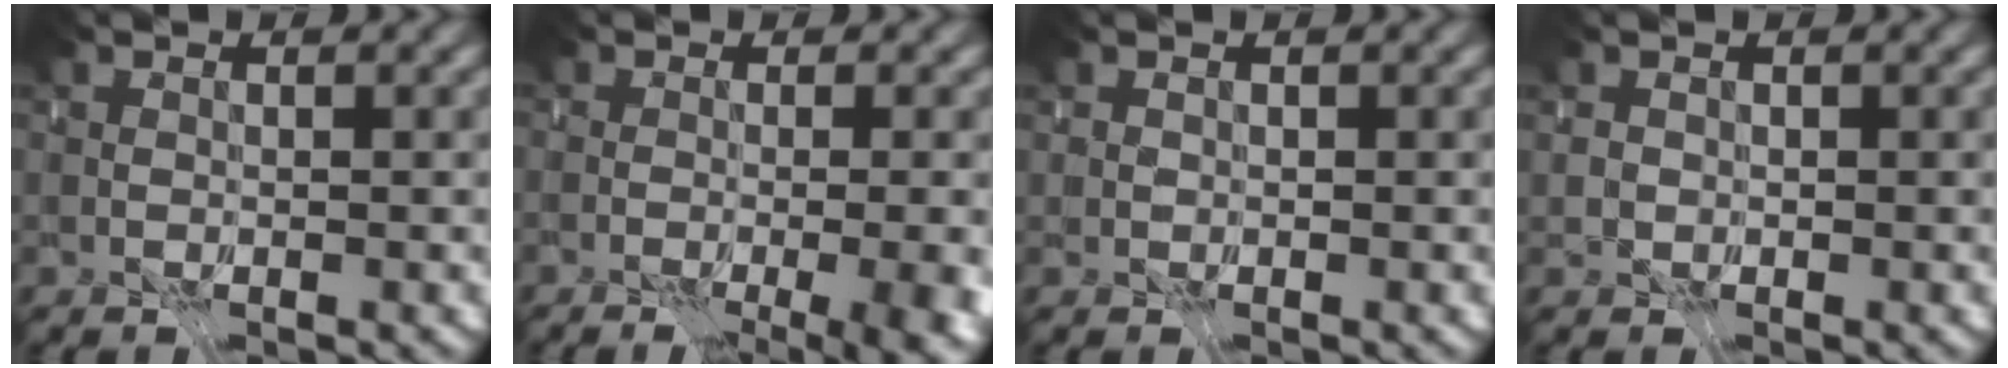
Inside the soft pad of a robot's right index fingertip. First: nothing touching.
{"total": 9.9, "force": [-3.6, 4.3, 8.1], "torque": [-0.075, -0.009, -0.021]}
{"total": 0.6, "force": [0.2, 0.6, 0.1], "torque": [-0.003, 0.002, 0.005]}
{"total": 0.9, "force": [-0.3, -0.2, -0.9], "torque": [0.019, -0.004, 0.004]}